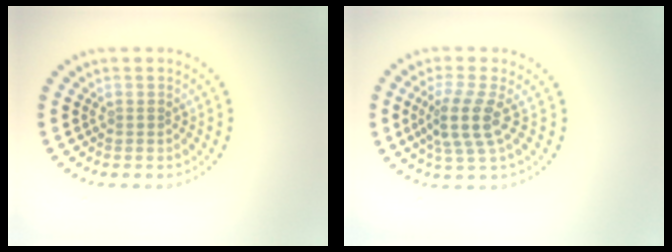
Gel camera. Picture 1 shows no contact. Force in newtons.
{"total": 3.6, "press": 2.7, "slide": 2.4}